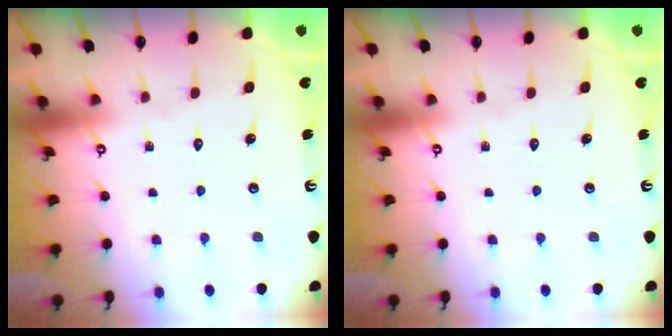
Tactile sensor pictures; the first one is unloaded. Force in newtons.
{"total": 0.0}